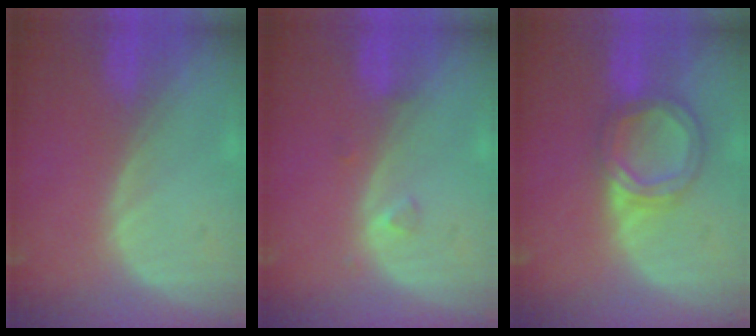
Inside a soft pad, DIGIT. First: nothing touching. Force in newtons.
{"total": 1.2, "press": 1.2, "slide": 0.1}
{"total": 6.4, "press": 5.9, "slide": 2.5}